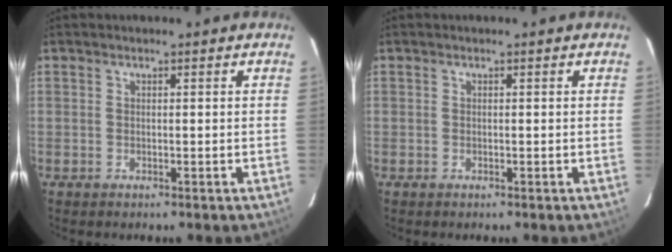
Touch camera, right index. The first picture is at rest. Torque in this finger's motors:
{"motor_torque": [0.01, 0.01, -0.01, -0.01]}